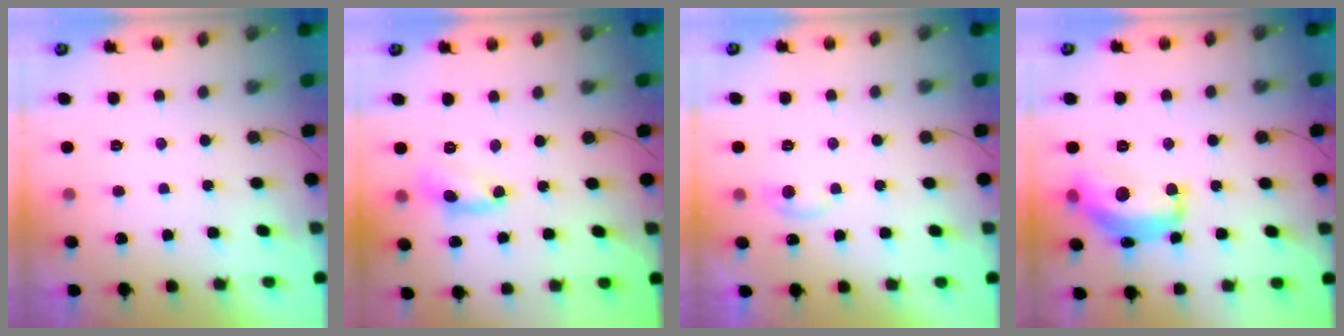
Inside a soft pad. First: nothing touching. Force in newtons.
{"total": 6.0, "press": 6.0, "slide": 0.4}
{"total": 4.2, "press": 4.2, "slide": 0.6}
{"total": 15.7, "press": 15.6, "slide": 1.0}